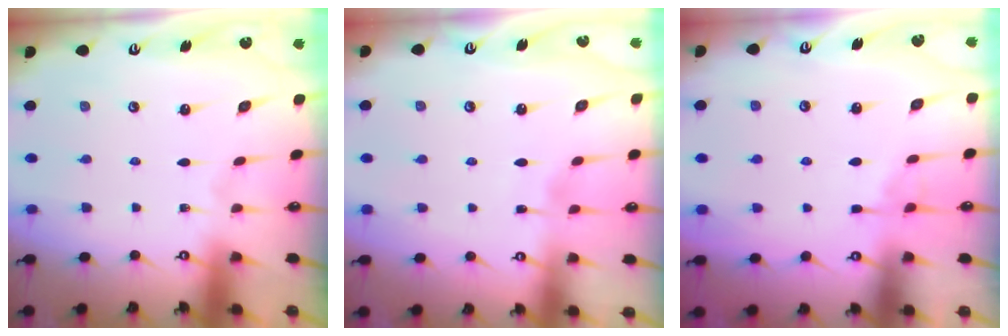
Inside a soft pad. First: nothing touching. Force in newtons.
{"total": 2.7, "press": 2.7, "slide": 0.3}
{"total": 3.6, "press": 3.6, "slide": 0.5}